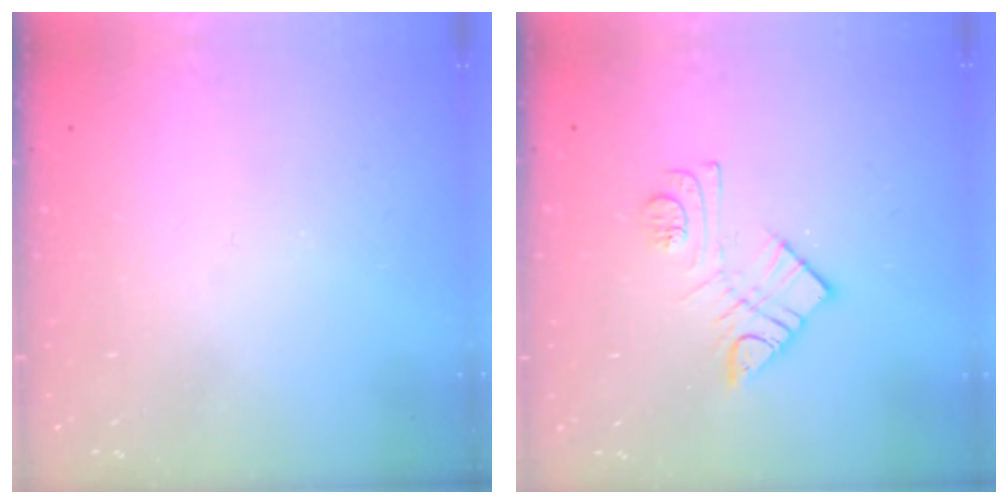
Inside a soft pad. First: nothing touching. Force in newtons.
{"total": 10.5, "press": 10.5, "slide": 0.6}